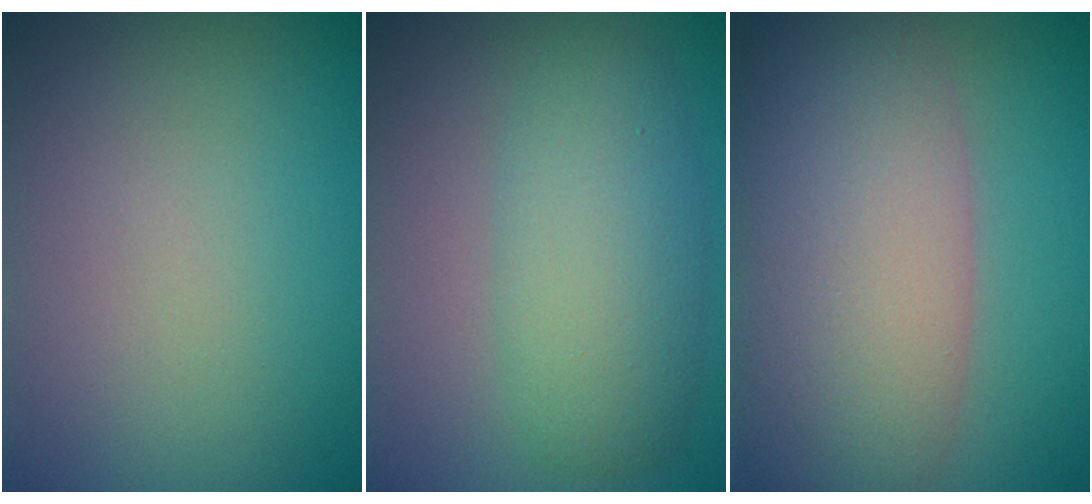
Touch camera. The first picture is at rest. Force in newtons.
{"total": 5.0, "press": 5.0, "slide": 0.3}
{"total": 10.2, "press": 10.1, "slide": 0.9}